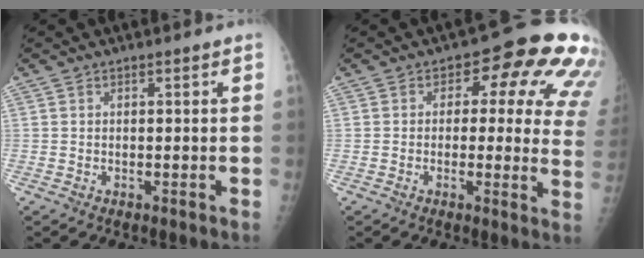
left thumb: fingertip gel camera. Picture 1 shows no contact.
{"total": 14.6, "force": [6.0, 7.9, 10.7], "torque": [-0.066, -0.017, 0.044]}